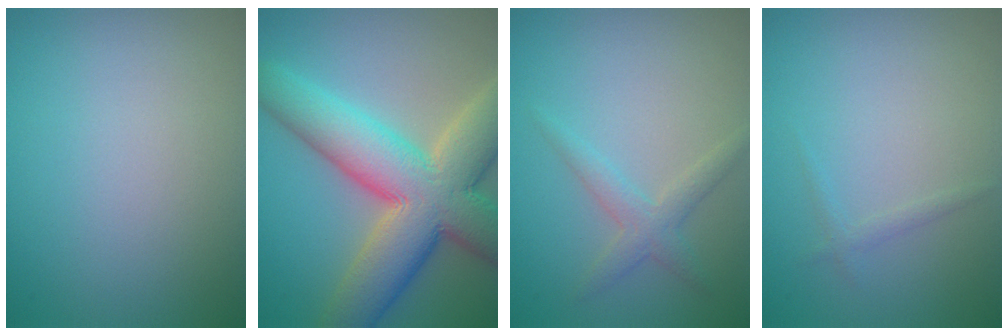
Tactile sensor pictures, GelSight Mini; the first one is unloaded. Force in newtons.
{"total": 11.8, "press": 11.8, "slide": 0.9}
{"total": 2.1, "press": 2.1, "slide": 0.1}
{"total": 0.8, "press": 0.8, "slide": 0.1}